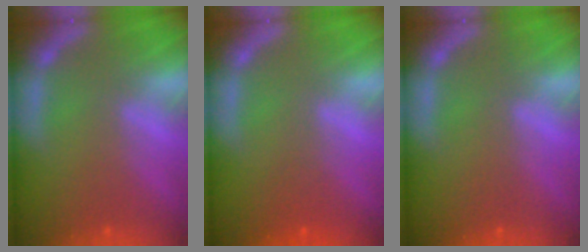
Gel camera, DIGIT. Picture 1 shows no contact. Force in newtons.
{"total": 1.5}
{"total": 0.0}